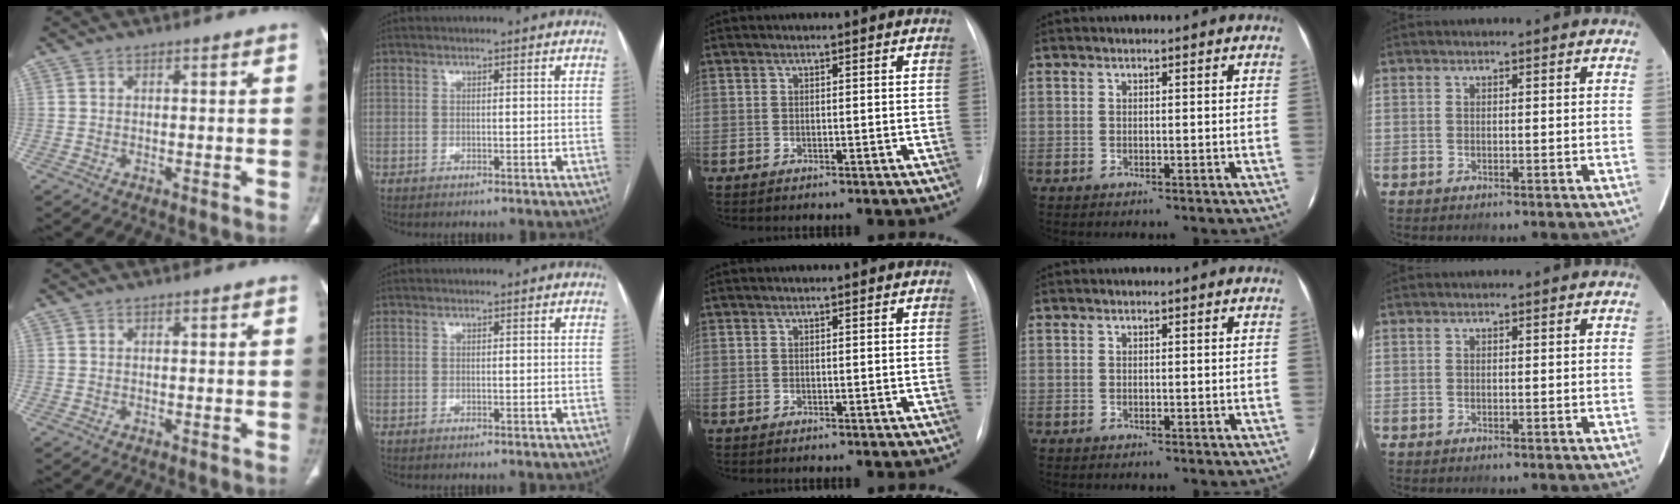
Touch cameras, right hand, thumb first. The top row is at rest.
{}